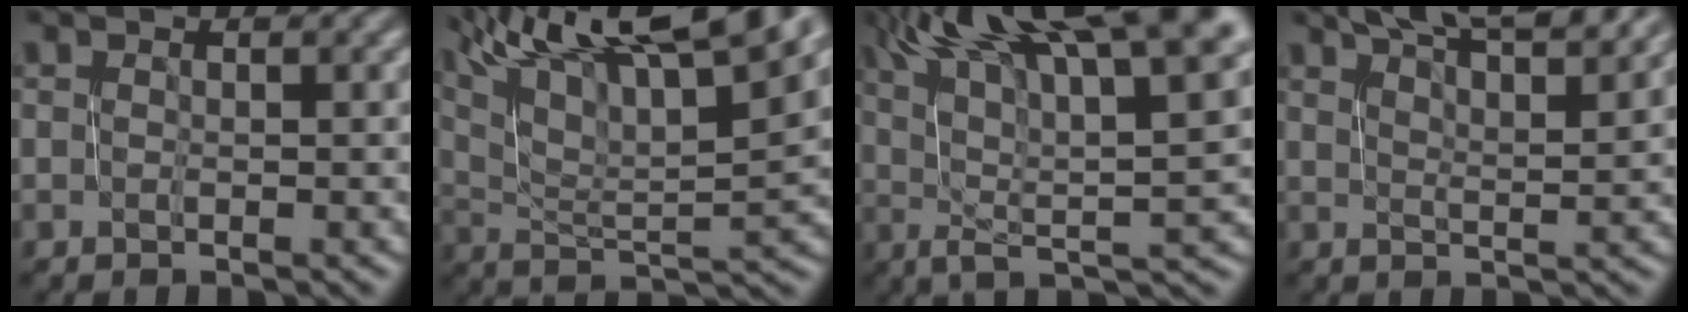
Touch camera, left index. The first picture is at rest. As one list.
[{"total": 16.1, "force": [10.9, 4.0, 11.1], "torque": [-0.207, 0.034, 0.167]}, {"total": 15.3, "force": [7.0, 4.9, 12.7], "torque": [-0.209, 0.038, 0.122]}, {"total": 9.8, "force": [7.8, 2.1, 5.6], "torque": [-0.052, 0.017, 0.081]}]